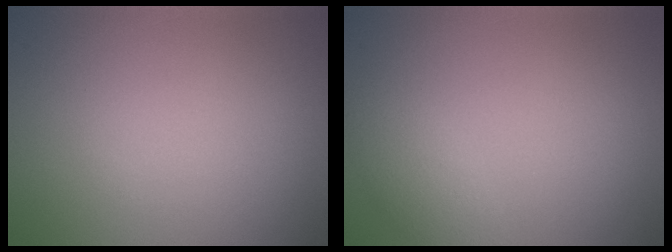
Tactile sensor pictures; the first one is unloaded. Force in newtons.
{"total": 1.9, "press": 1.9, "slide": 0.2}